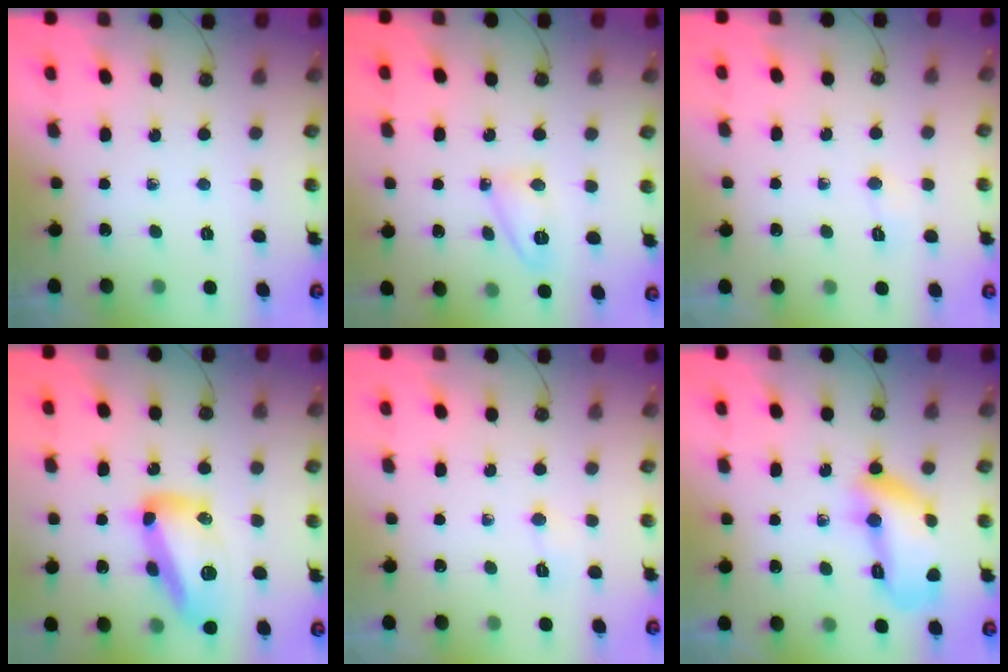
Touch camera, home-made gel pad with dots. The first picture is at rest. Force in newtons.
{"total": 6.2, "press": 6.1, "slide": 0.5}
{"total": 2.7, "press": 2.6, "slide": 0.5}
{"total": 15.6, "press": 15.5, "slide": 1.3}
{"total": 2.7, "press": 2.6, "slide": 0.5}
{"total": 15.0, "press": 14.9, "slide": 1.7}